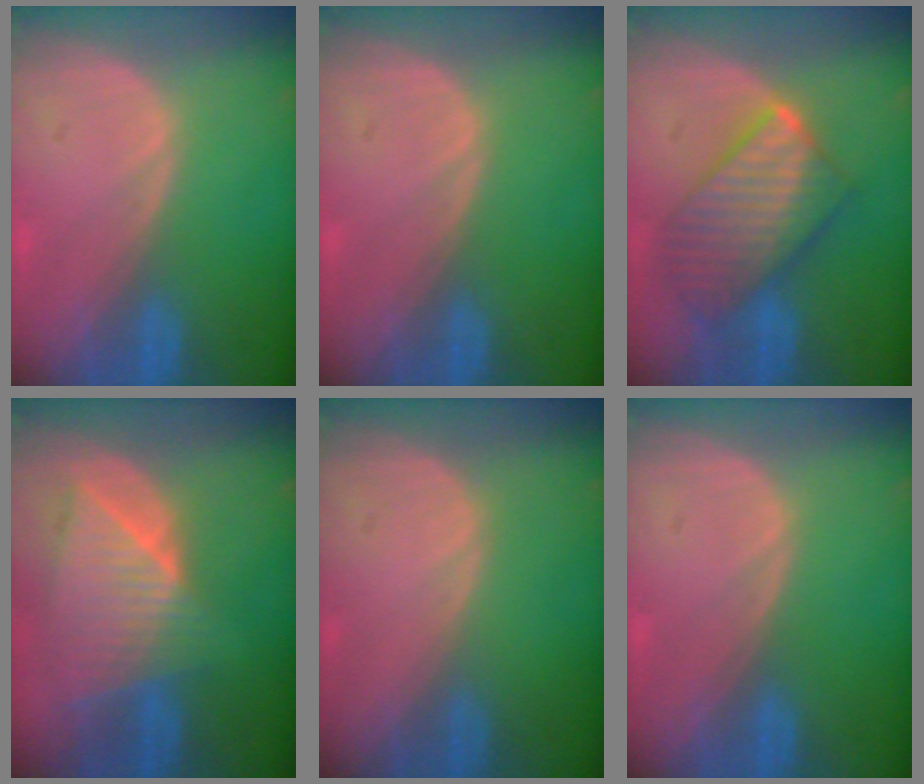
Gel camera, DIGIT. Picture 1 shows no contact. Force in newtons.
{"total": 0.0}
{"total": 9.6, "press": 9.5, "slide": 0.8}
{"total": 9.0, "press": 8.0, "slide": 4.2}
{"total": 0.0}
{"total": 0.0}